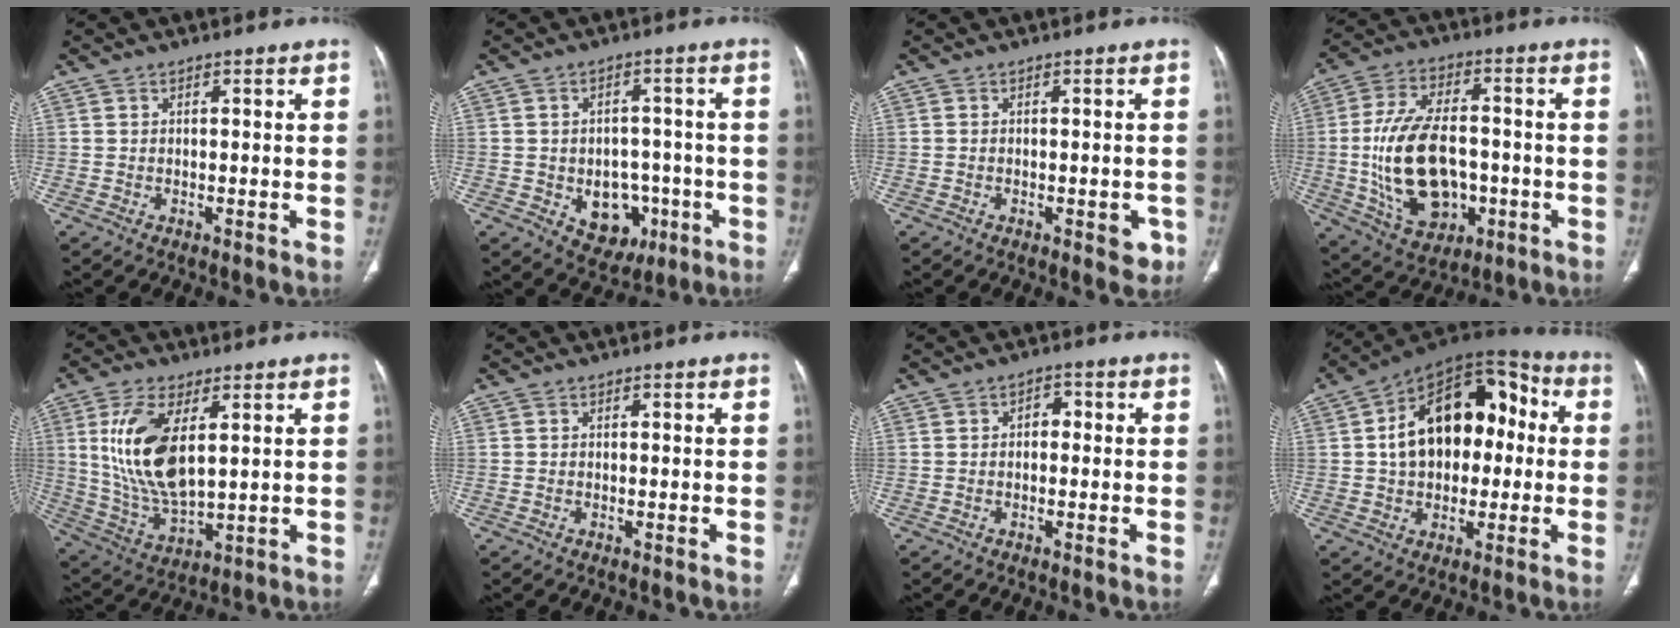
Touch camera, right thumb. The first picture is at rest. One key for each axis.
{"total": 9.5, "fx": -2.9, "fy": 7.4, "fz": 5.3, "tx": -0.032, "ty": 0.022, "tz": -0.024}
{"total": 3.2, "fx": -1.3, "fy": 1.7, "fz": 2.3, "tx": -0.008, "ty": 0.005, "tz": -0.013}
{"total": 18.7, "fx": -2.4, "fy": 11.7, "fz": 14.4, "tx": -0.249, "ty": 0.011, "tz": -0.025}
{"total": 15.5, "fx": 3.9, "fy": 7.1, "fz": 13.2, "tx": -0.269, "ty": -0.022, "tz": 0.088}
{"total": 0.0}
{"total": 2.3, "fx": 0.0, "fy": 1.7, "fz": 1.6, "tx": -0.012, "ty": 0.009, "tz": -0.007}
{"total": 20.4, "fx": 1.8, "fy": 13.2, "fz": 15.5, "tx": -0.207, "ty": 0.043, "tz": 0.024}